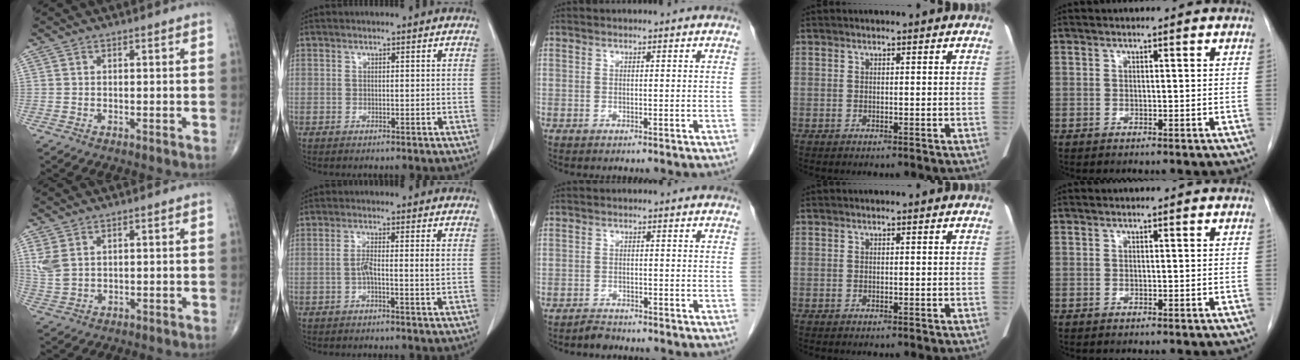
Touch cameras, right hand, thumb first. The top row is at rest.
{"thumb": {"total": 4.2, "force": [1.7, 2.5, 2.9], "torque": [-0.071, -0.002, 0.046]}, "index": {"total": 3.4, "force": [-0.4, 0.0, 3.4], "torque": [-0.063, 0.002, -0.007]}, "middle": {"total": 1.4, "force": [-1.4, 0.2, -0.1], "torque": [0.001, -0.003, -0.024]}}